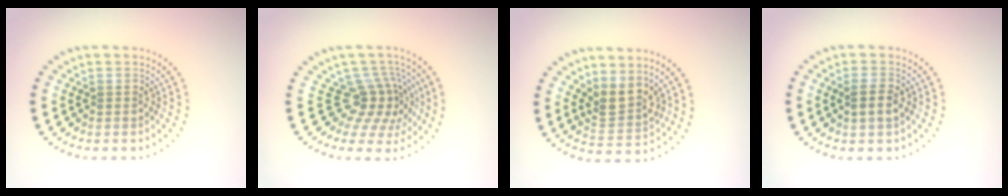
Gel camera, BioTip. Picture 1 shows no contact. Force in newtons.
{"total": 3.9, "press": 2.7, "slide": 2.8}
{"total": 2.9, "press": 2.3, "slide": 1.6}
{"total": 2.0, "press": 2.0, "slide": 0.4}